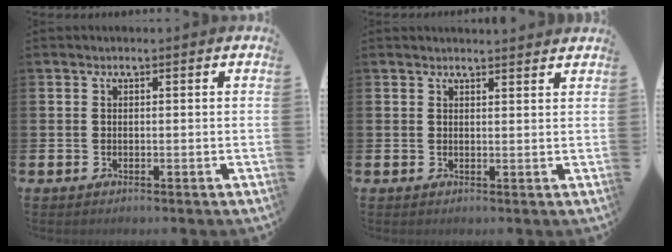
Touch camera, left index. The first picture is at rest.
{"total": 1.7, "force": [1.7, 0.0, -0.1], "torque": [0.013, -0.013, 0.029]}